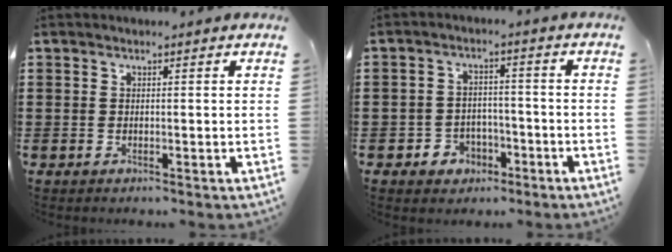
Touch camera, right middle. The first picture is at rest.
{"total": 3.6, "force": [-2.5, 2.5, 0.7], "torque": [-0.021, 0.008, -0.053]}